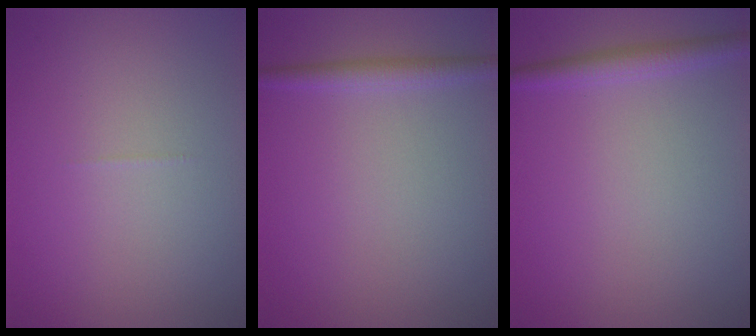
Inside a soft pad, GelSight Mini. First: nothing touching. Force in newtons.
{"total": 1.7, "press": 1.7, "slide": 0.0}
{"total": 2.0, "press": 2.0, "slide": 0.1}